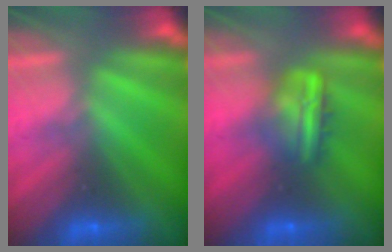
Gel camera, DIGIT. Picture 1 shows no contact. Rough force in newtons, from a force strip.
{"total": 7.7}